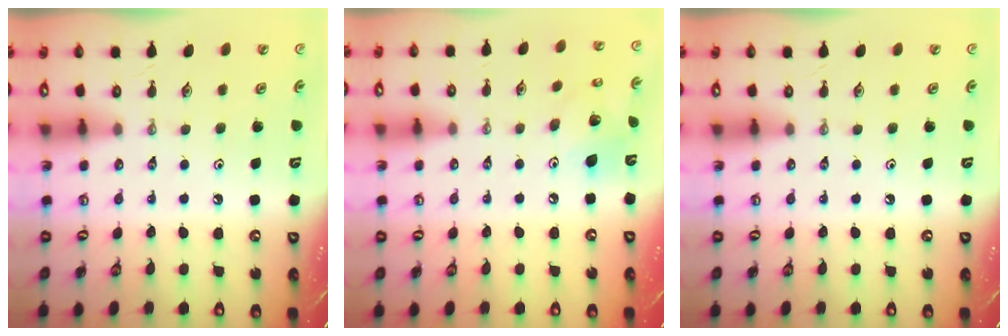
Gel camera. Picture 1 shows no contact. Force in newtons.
{"total": 11.3, "press": 11.2, "slide": 1.0}
{"total": 0.0}